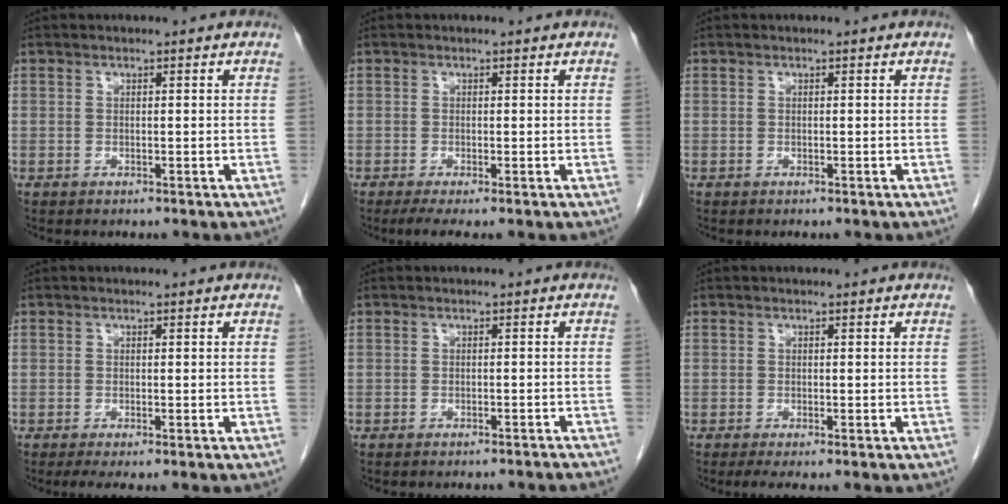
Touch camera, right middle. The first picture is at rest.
{"total": 2.5, "force": [-1.5, 0.1, 2.0], "torque": [-0.040, -0.012, -0.027]}
{"total": 0.0}
{"total": 1.9, "force": [-1.2, 0.0, 1.5], "torque": [-0.031, -0.010, -0.021]}
{"total": 7.6, "force": [-7.2, 0.3, 2.4], "torque": [-0.023, -0.011, -0.077]}
{"total": 1.8, "force": [-1.2, 0.0, 1.4], "torque": [-0.029, -0.010, -0.022]}